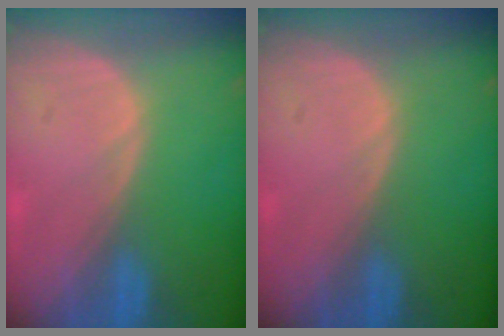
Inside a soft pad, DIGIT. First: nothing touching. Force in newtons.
{"total": 0.0}